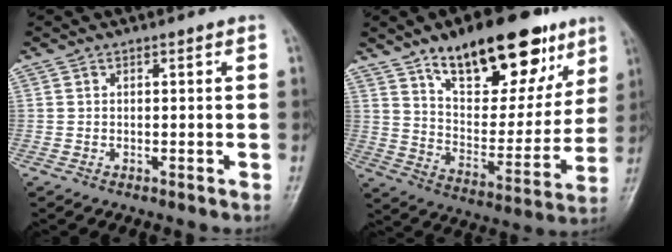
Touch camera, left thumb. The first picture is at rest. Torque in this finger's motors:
{"motor_torque": [0.17, 0.65, 1.30, -1.47, 0.13]}